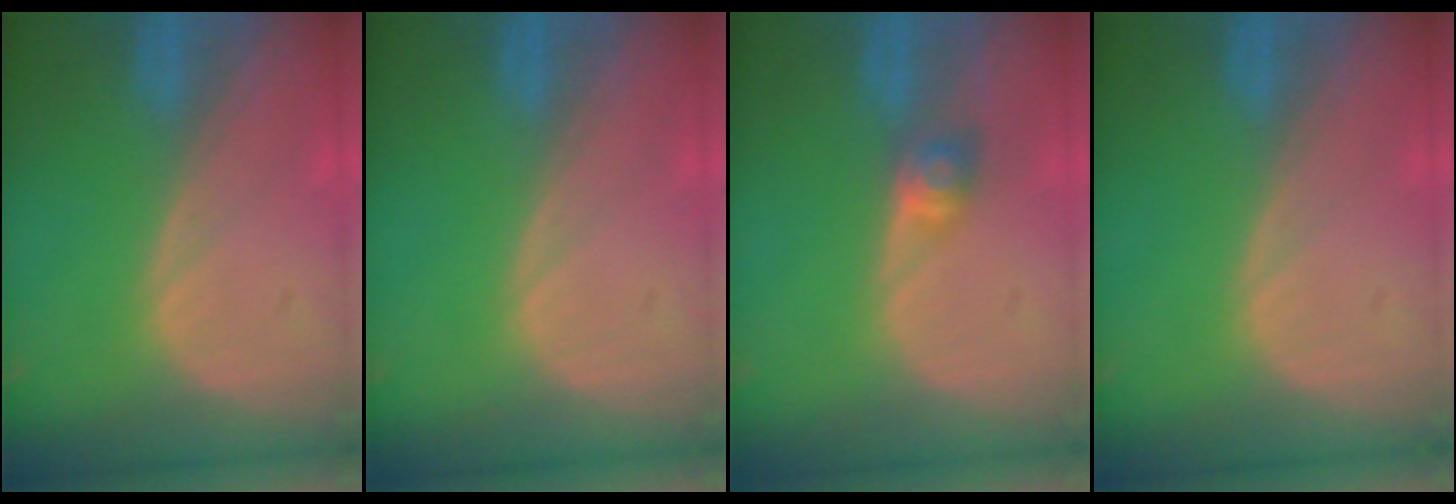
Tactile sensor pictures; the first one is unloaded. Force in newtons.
{"total": 0.0}
{"total": 2.8, "press": 2.5, "slide": 1.3}
{"total": 0.0}